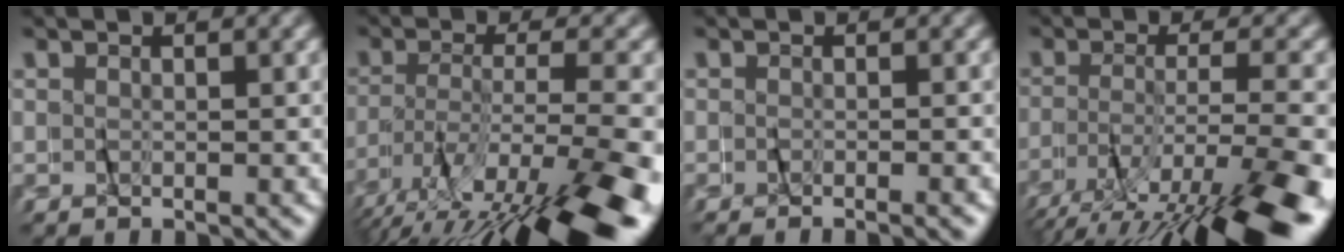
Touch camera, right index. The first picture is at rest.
{"total": 11.6, "force": [-5.7, 3.3, 9.5], "torque": [-0.142, -0.019, -0.078]}
{"total": 1.3, "force": [-1.2, -0.1, 0.4], "torque": [-0.011, -0.003, -0.019]}
{"total": 10.5, "force": [-5.8, 2.8, 8.3], "torque": [-0.123, -0.024, -0.080]}